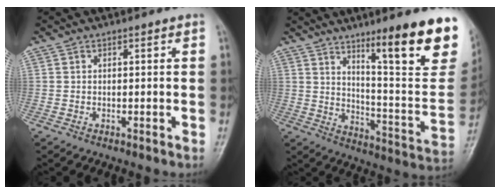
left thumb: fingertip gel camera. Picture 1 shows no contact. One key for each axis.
{"total": 22.5, "fx": 13.0, "fy": 4.1, "fz": 17.9, "tx": -0.208, "ty": -0.073, "tz": 0.195}